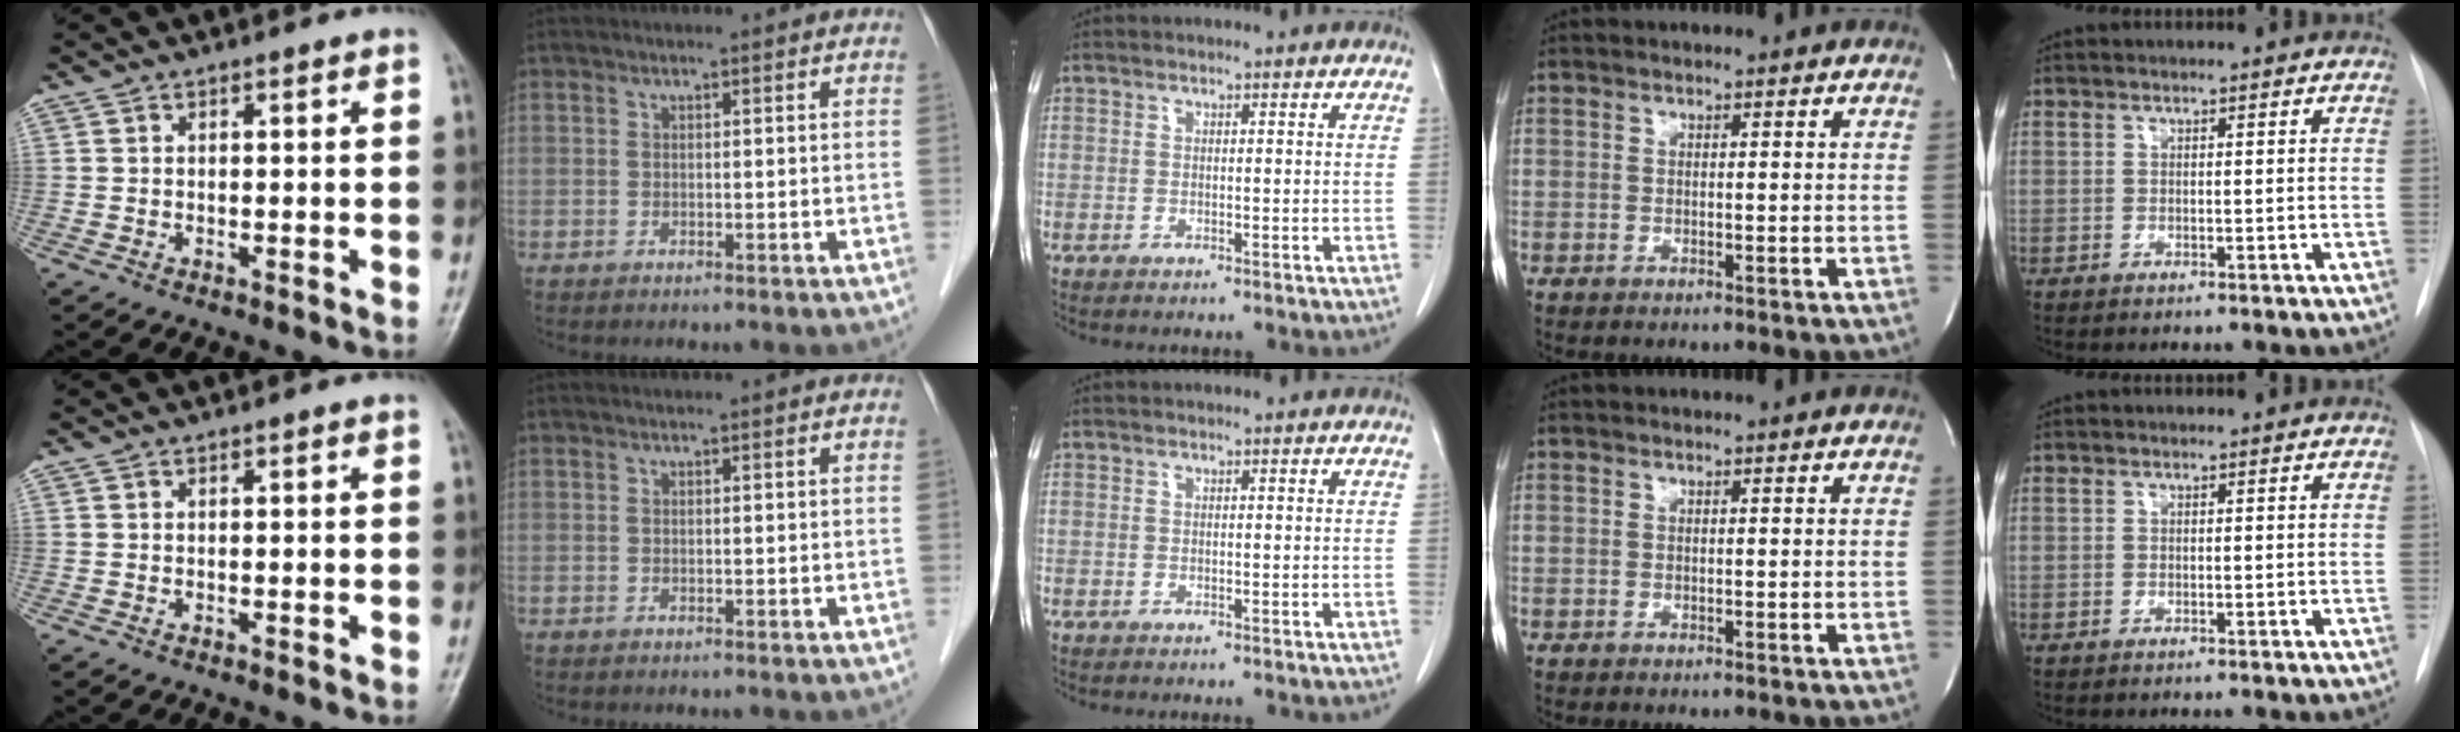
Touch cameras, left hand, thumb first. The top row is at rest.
{}